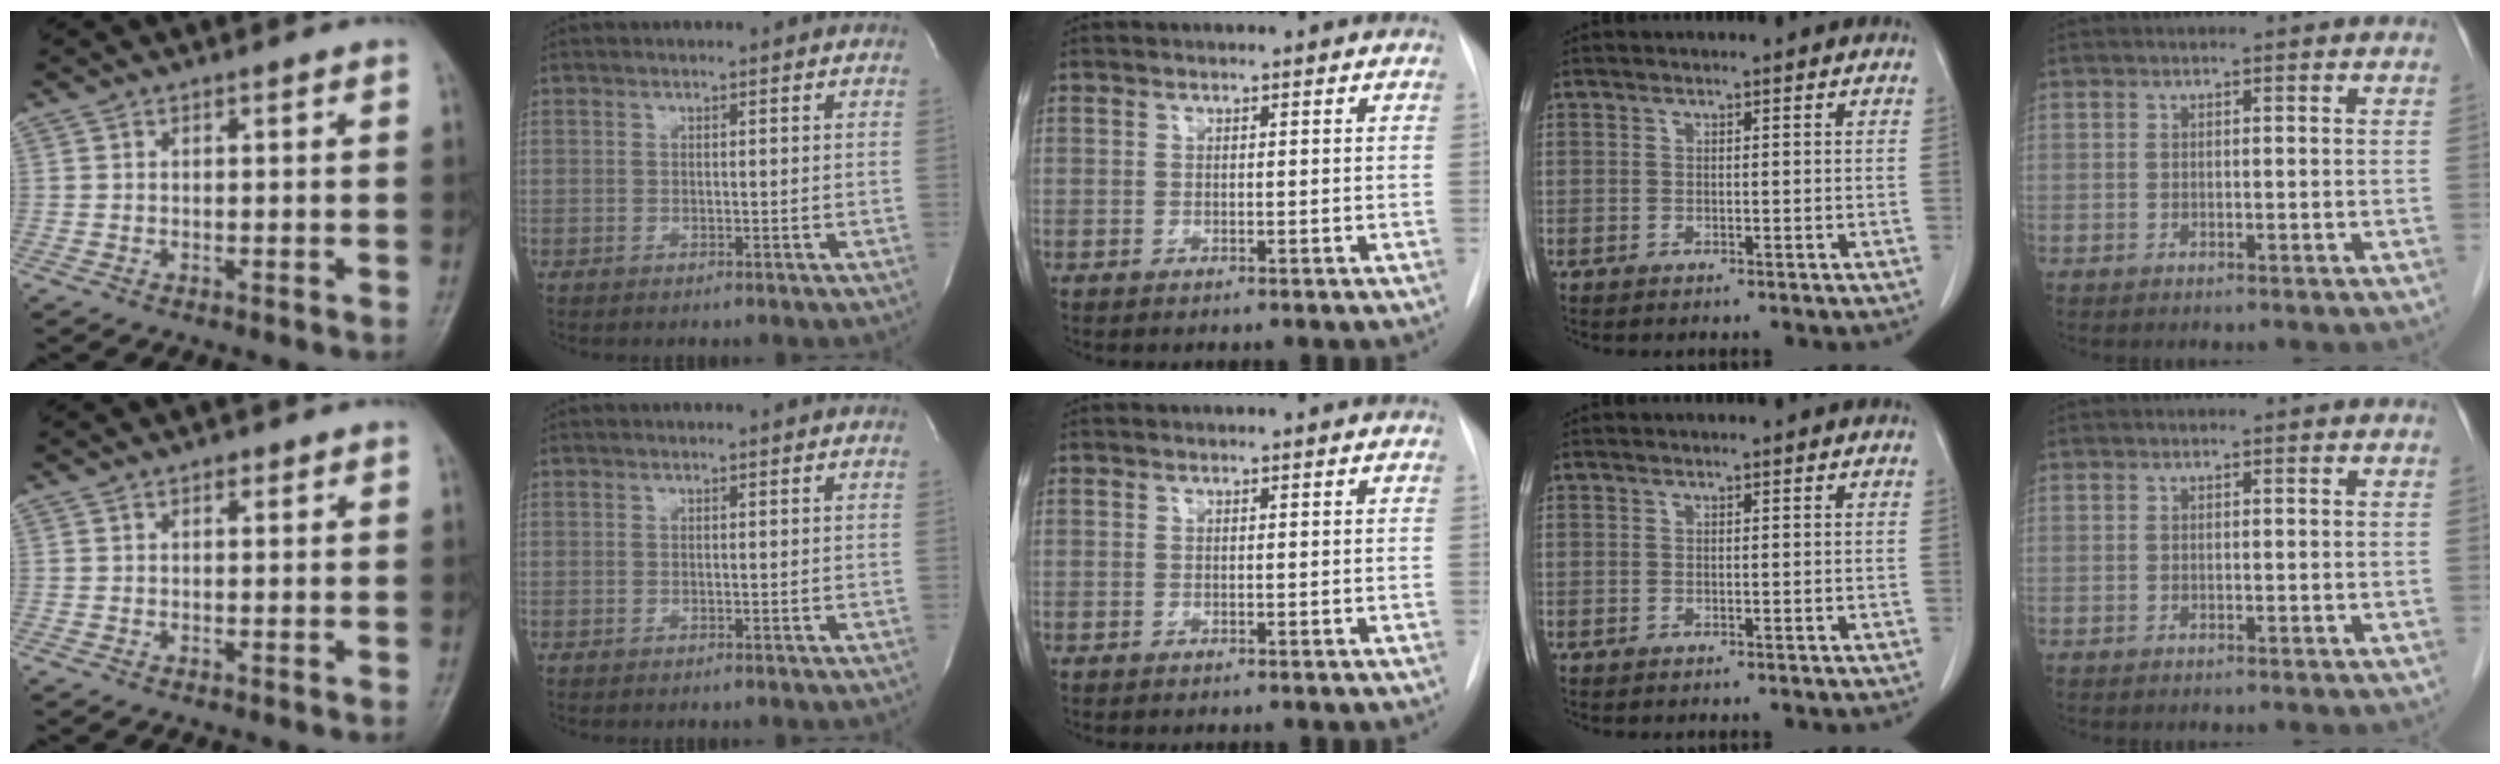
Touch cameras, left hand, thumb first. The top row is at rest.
{"thumb": {"total": 0.9, "force": [0.5, 0.6, 0.4], "torque": [0.001, -0.001, 0.004]}}